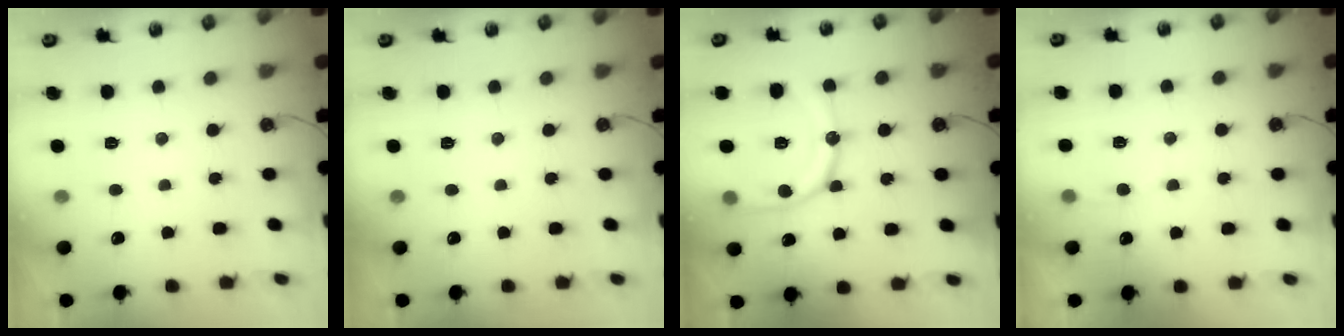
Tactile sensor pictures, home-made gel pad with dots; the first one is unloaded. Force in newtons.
{"total": 0.0}
{"total": 14.9, "press": 14.8, "slide": 1.5}
{"total": 4.6, "press": 4.6, "slide": 0.4}